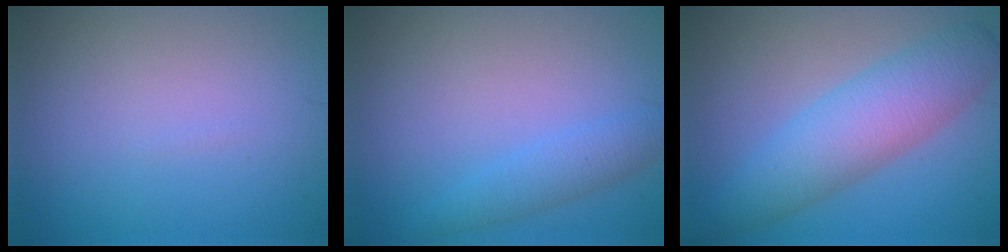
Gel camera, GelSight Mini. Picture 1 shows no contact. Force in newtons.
{"total": 2.3, "press": 2.3, "slide": 0.0}
{"total": 6.2, "press": 6.2, "slide": 0.1}